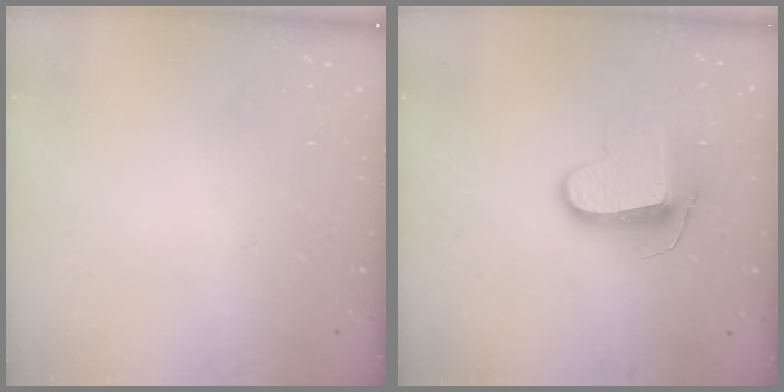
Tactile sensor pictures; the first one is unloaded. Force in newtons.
{"total": 9.9, "press": 9.9, "slide": 0.3}